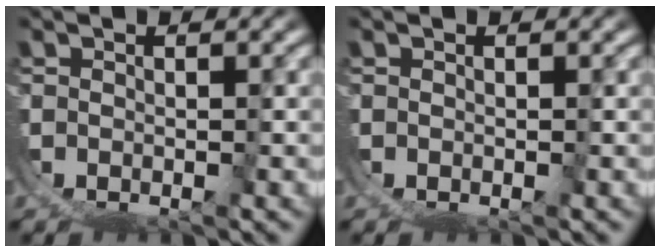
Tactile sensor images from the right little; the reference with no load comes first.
{"total": 0.0}